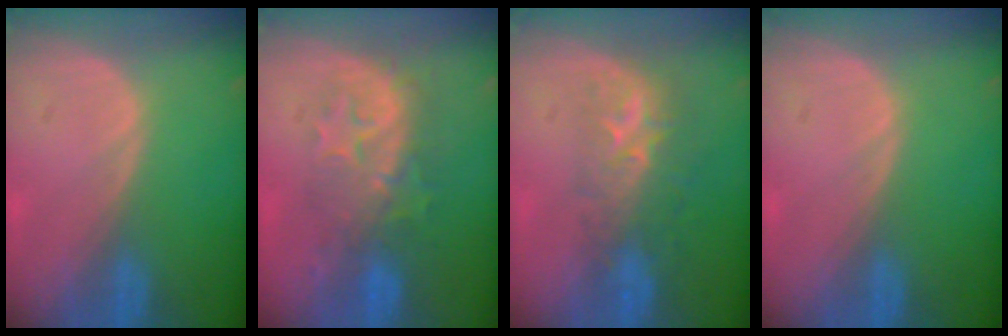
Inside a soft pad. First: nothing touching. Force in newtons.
{"total": 8.1, "press": 7.9, "slide": 1.7}
{"total": 8.8, "press": 7.2, "slide": 4.9}
{"total": 0.0}